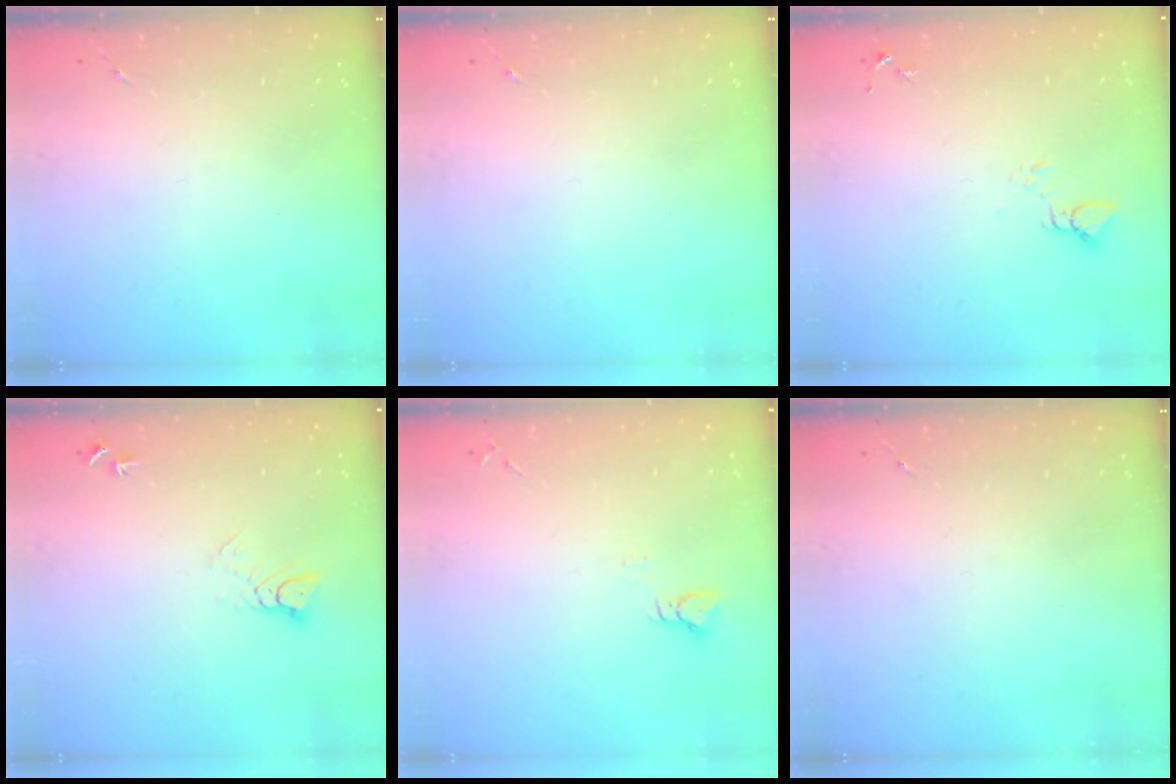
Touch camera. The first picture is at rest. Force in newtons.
{"total": 0.0}
{"total": 3.1, "press": 3.1, "slide": 0.1}
{"total": 4.6, "press": 4.5, "slide": 0.5}
{"total": 2.9, "press": 2.9, "slide": 0.3}
{"total": 0.0}